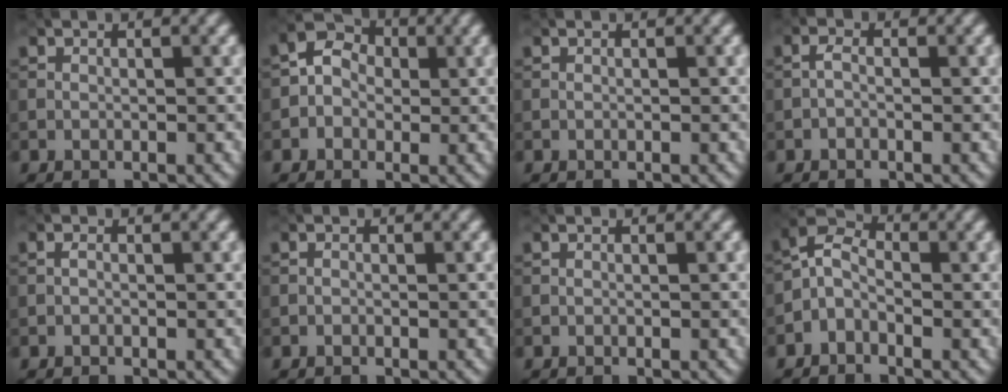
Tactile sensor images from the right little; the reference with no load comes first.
{"total": 3.2, "force": [-0.1, 2.7, 1.7], "torque": [-0.002, 0.012, -0.014]}
{"total": 0.0}
{"total": 1.1, "force": [-0.5, 0.5, 0.9], "torque": [-0.018, 0.009, -0.013]}
{"total": 0.7, "force": [-0.2, 0.3, 0.6], "torque": [-0.010, 0.007, -0.004]}
{"total": 0.0}
{"total": 0.0}
{"total": 3.3, "force": [-1.6, 2.2, 1.9], "torque": [-0.034, 0.012, -0.046]}